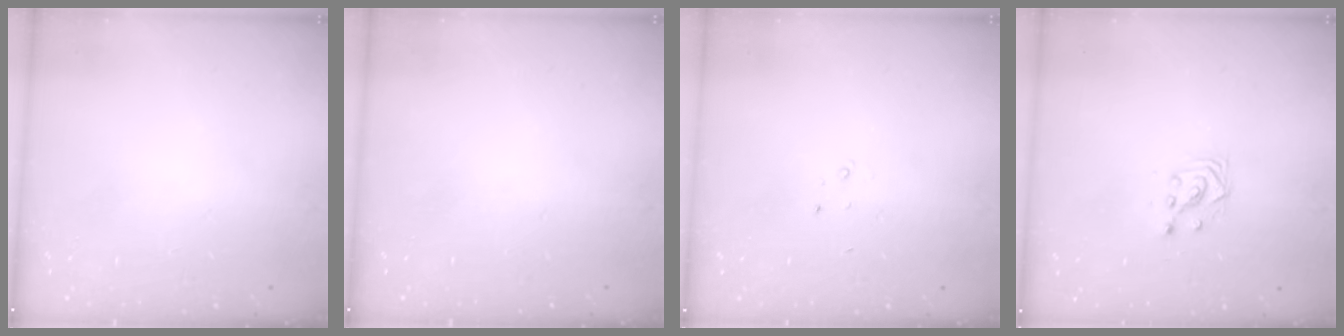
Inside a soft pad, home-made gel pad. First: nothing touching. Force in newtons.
{"total": 0.0}
{"total": 1.5, "press": 1.5, "slide": 0.2}
{"total": 2.9, "press": 2.9, "slide": 0.2}